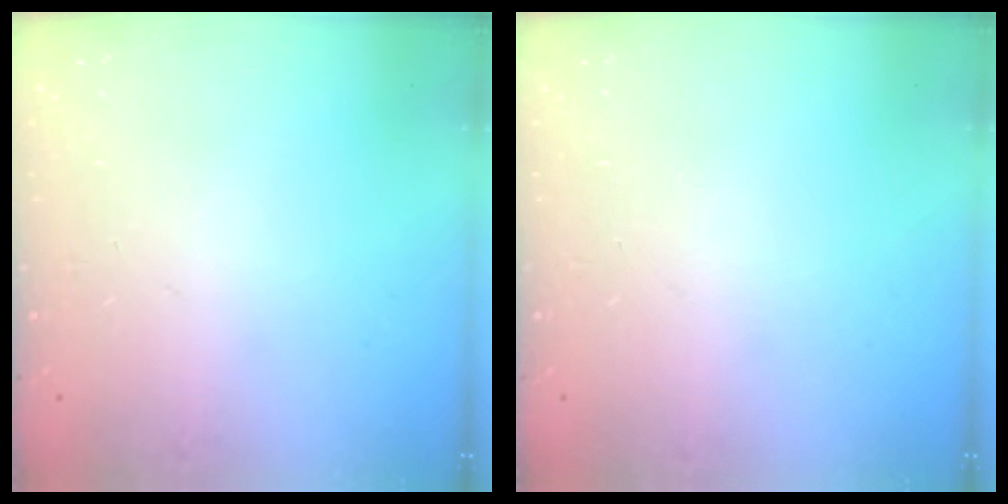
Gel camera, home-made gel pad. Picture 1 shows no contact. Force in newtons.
{"total": 0.0}